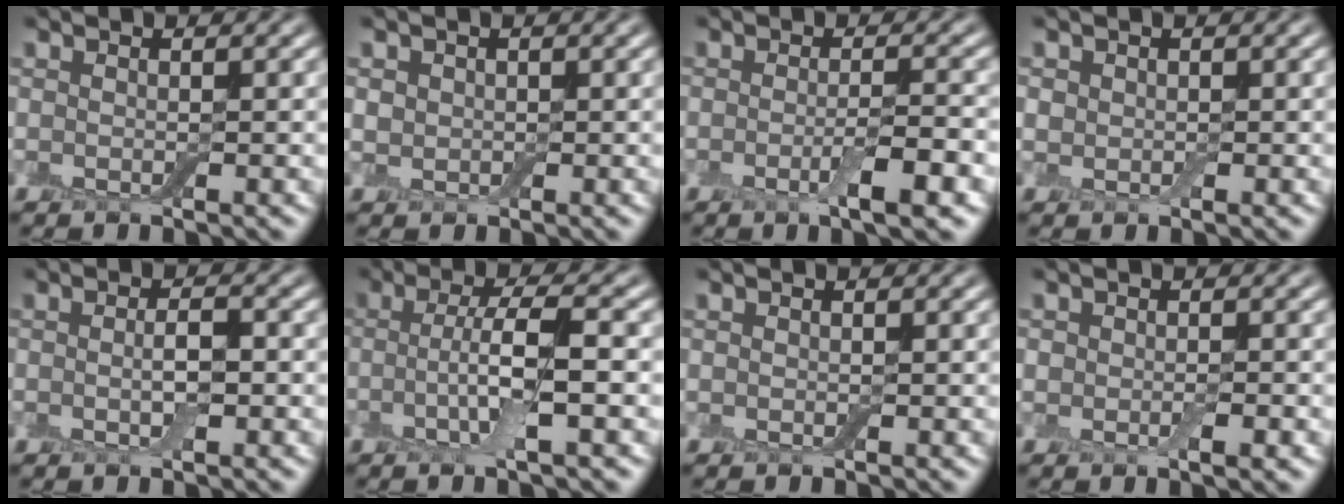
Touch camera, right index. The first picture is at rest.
{"total": 1.2, "force": [0.2, 1.2, 0.3], "torque": [-0.005, -0.004, 0.005]}
{"total": 3.4, "force": [-1.2, 0.6, 3.1], "torque": [-0.049, -0.005, -0.020]}
{"total": 0.9, "force": [0.1, 0.9, 0.3], "torque": [-0.002, -0.005, 0.003]}
{"total": 2.0, "force": [-0.4, 0.6, 1.9], "torque": [-0.036, -0.005, -0.007]}
{"total": 4.8, "force": [-0.7, 0.9, 4.6], "torque": [-0.089, -0.004, -0.015]}
{"total": 0.0}
{"total": 1.8, "force": [-0.6, 1.1, 1.3], "torque": [-0.020, -0.008, -0.007]}